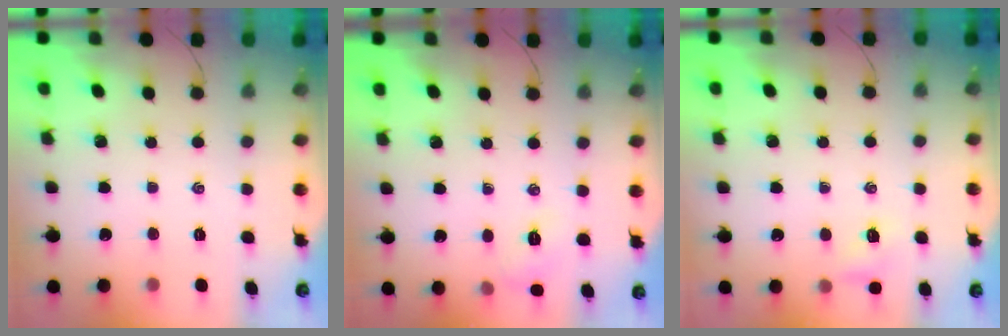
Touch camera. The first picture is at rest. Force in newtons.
{"total": 5.8, "press": 5.6, "slide": 1.3}
{"total": 5.4, "press": 5.3, "slide": 1.2}